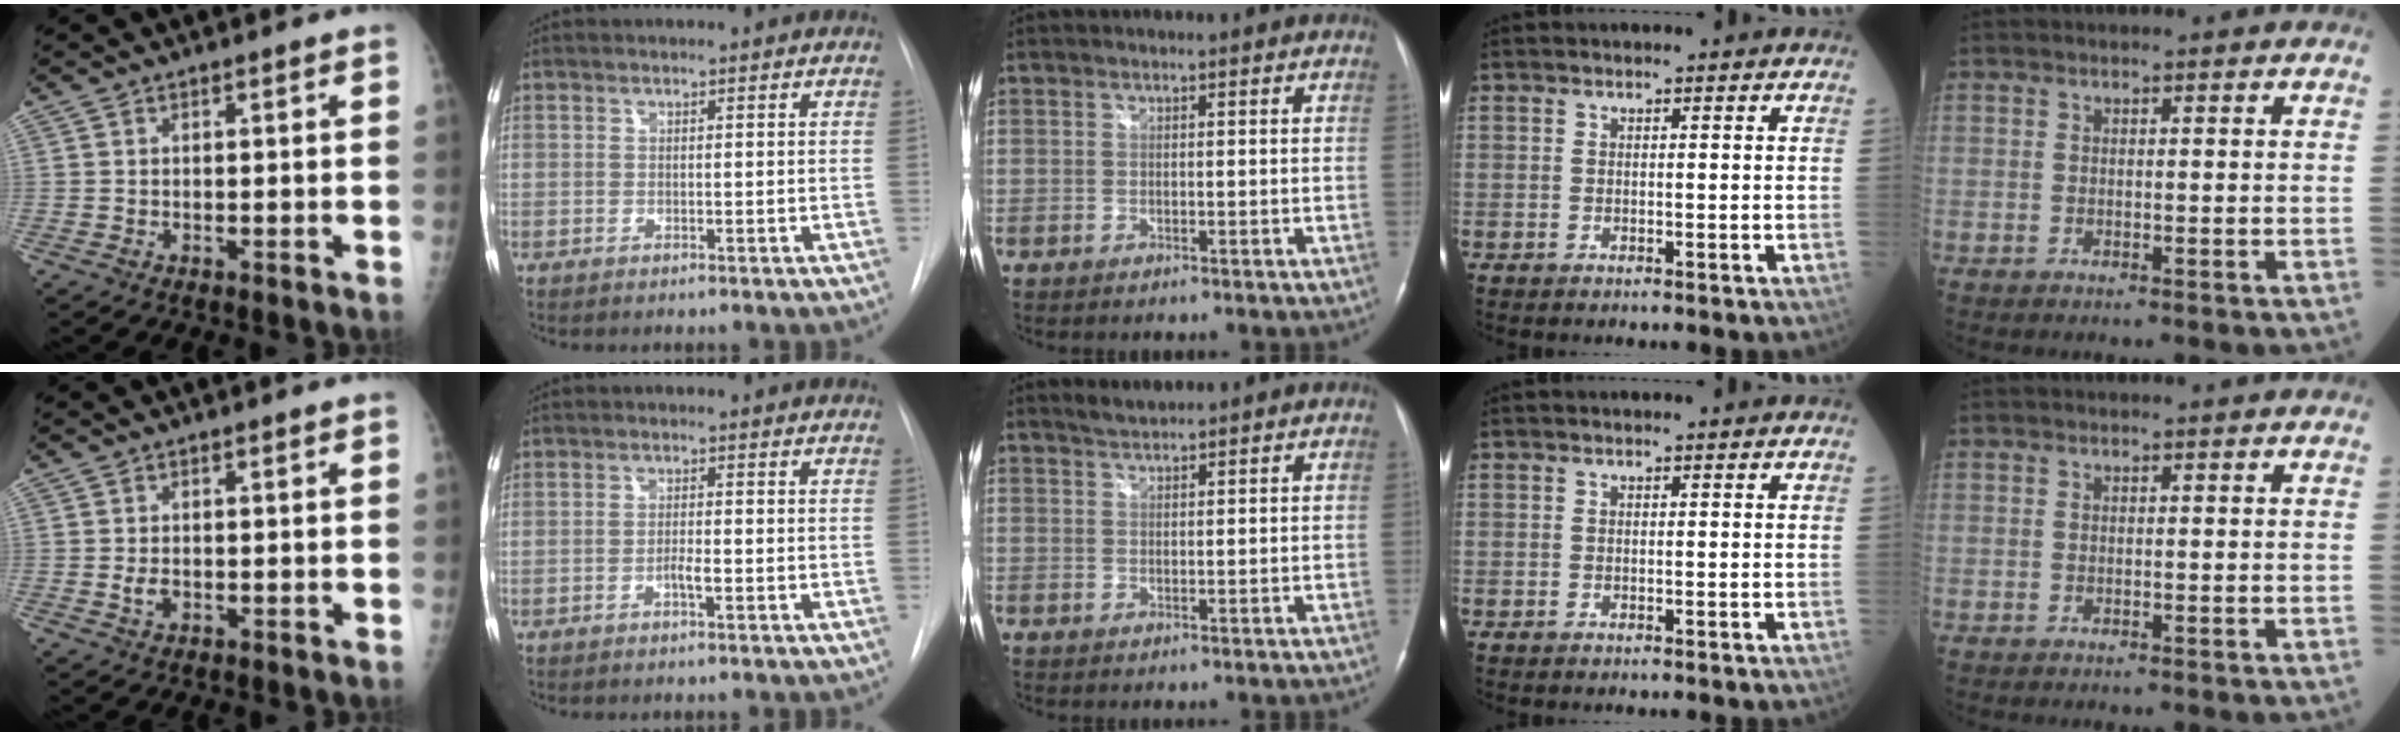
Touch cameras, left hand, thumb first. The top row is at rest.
{"thumb": {"total": 1.9, "force": [-0.2, 1.3, 1.4], "torque": [-0.024, -0.002, -0.001]}, "index": {"total": 1.7, "force": [-1.0, 0.1, 1.4], "torque": [-0.025, -0.003, -0.019]}, "middle": {"total": 1.6, "force": [1.6, -0.1, 0.2], "torque": [-0.008, 0.003, 0.035]}}